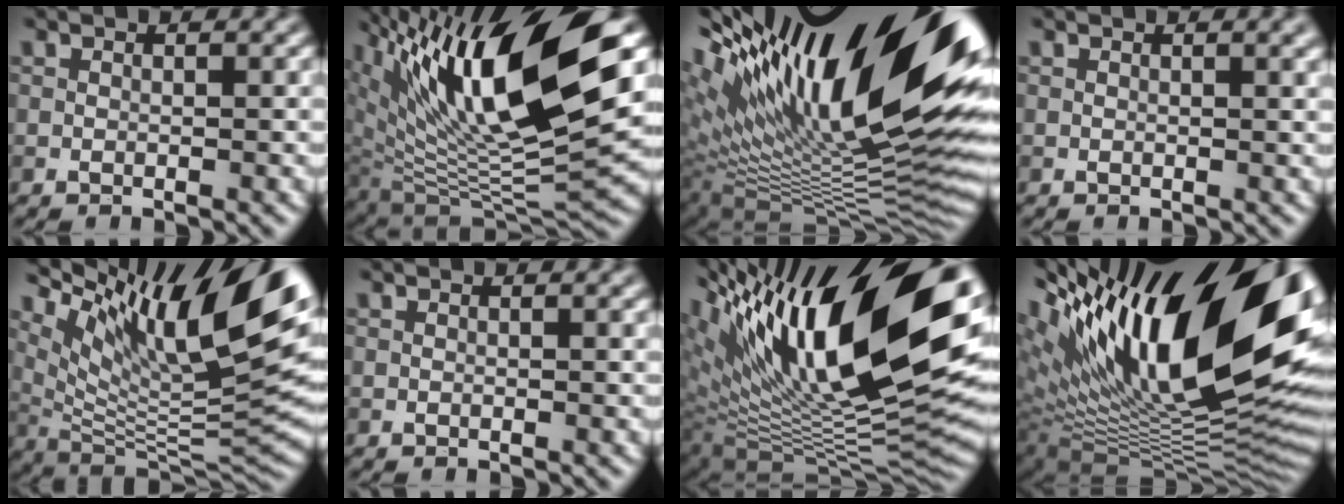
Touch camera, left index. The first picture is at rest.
{"total": 15.7, "force": [6.8, 5.4, 13.1], "torque": [-0.242, 0.012, 0.125]}
{"total": 21.6, "force": [8.7, 6.8, 18.6], "torque": [-0.269, 0.044, 0.156]}
{"total": 1.6, "force": [0.9, 0.6, 1.2], "torque": [-0.005, 0.005, 0.006]}
{"total": 14.2, "force": [6.9, 3.9, 11.8], "torque": [-0.217, 0.020, 0.141]}
{"total": 0.6, "force": [0.3, 0.3, 0.5], "torque": [0.000, 0.001, 0.001]}
{"total": 19.3, "force": [7.4, 7.3, 16.3], "torque": [-0.272, 0.031, 0.136]}
{"total": 21.3, "force": [6.9, 8.7, 18.1], "torque": [-0.293, 0.034, 0.123]}